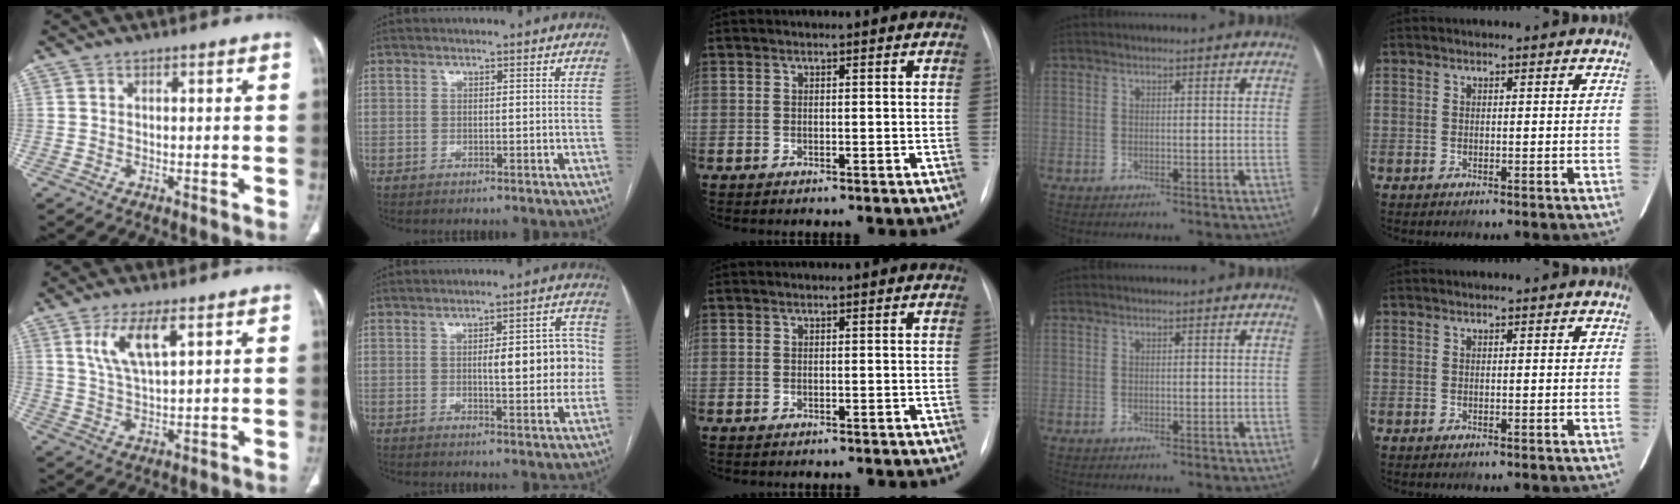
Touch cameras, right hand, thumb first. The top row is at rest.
{"thumb": {"total": 7.9, "force": [3.6, 2.5, 6.6], "torque": [-0.132, -0.014, 0.078]}, "index": {"total": 9.9, "force": [0.1, 2.9, 9.5], "torque": [-0.118, 0.021, 0.006]}, "middle": {"total": 1.3, "force": [-1.2, 0.2, 0.5], "torque": [-0.009, -0.003, -0.012]}}